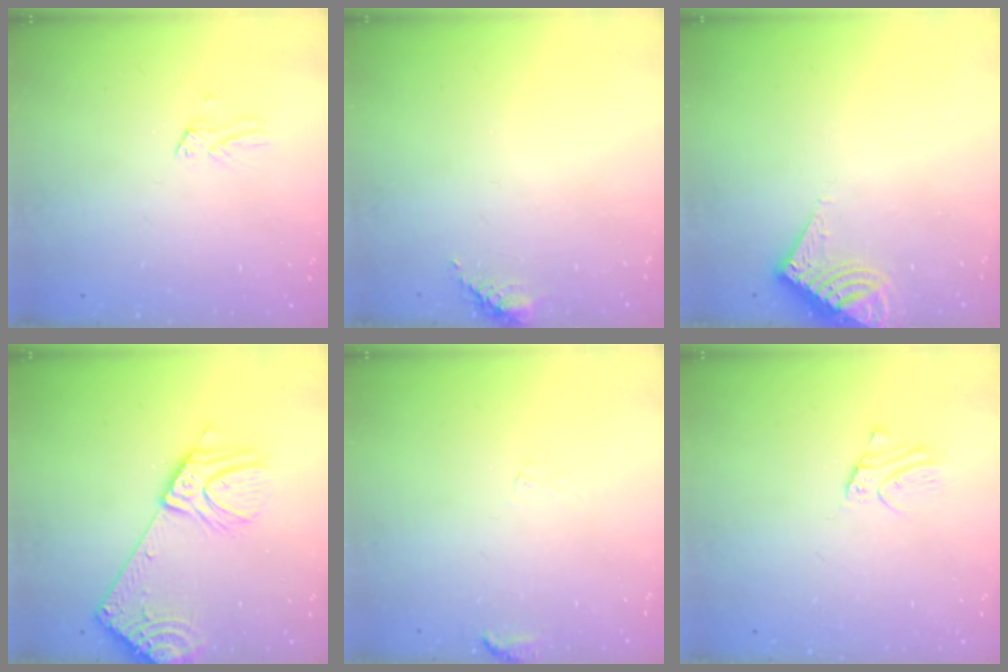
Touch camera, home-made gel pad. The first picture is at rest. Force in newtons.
{"total": 6.3, "press": 6.3, "slide": 0.9}
{"total": 7.9, "press": 7.9, "slide": 0.3}
{"total": 17.2, "press": 16.8, "slide": 3.6}
{"total": 7.3, "press": 7.3, "slide": 0.7}
{"total": 2.3, "press": 2.3, "slide": 0.2}